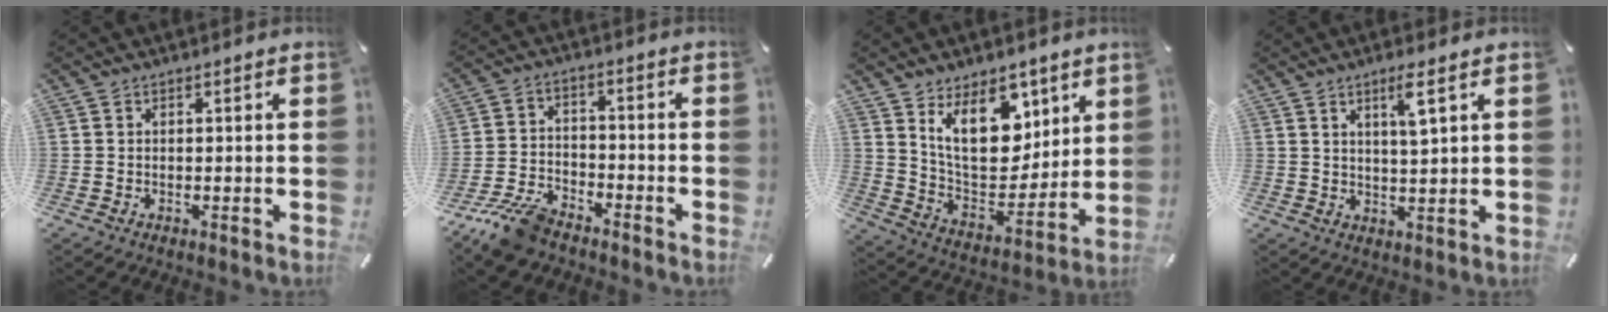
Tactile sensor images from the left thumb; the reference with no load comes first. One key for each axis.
{"total": 10.0, "fx": -8.1, "fy": 4.0, "fz": 4.2, "tx": -0.082, "ty": 0.040, "tz": -0.154}
{"total": 16.8, "fx": 8.9, "fy": 9.9, "fz": 10.3, "tx": -0.175, "ty": -0.042, "tz": 0.165}
{"total": 5.0, "fx": 2.7, "fy": 0.5, "fz": 4.2, "tx": -0.081, "ty": -0.004, "tz": 0.043}